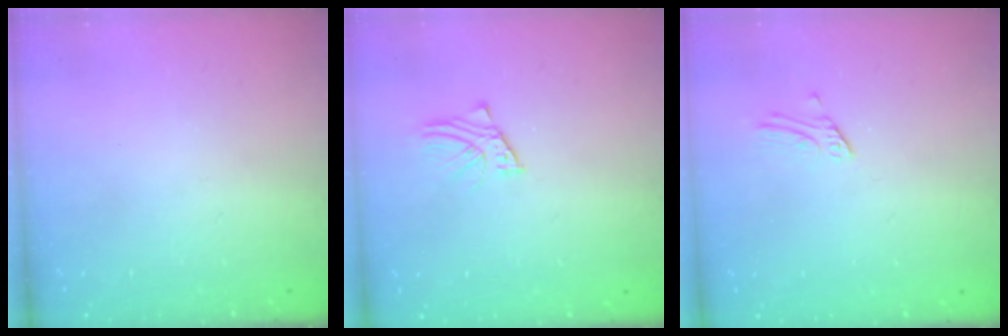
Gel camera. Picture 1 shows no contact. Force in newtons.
{"total": 2.7, "press": 2.7, "slide": 0.1}
{"total": 2.6, "press": 2.6, "slide": 0.3}